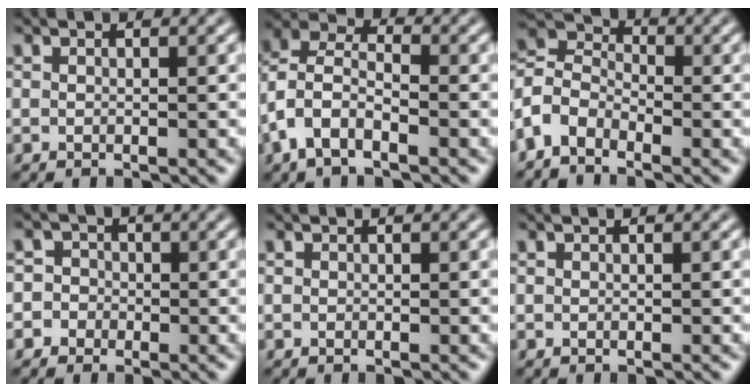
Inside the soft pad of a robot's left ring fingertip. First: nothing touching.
{"total": 5.6, "force": [-2.2, 3.1, 4.1], "torque": [-0.091, 0.008, -0.056]}
{"total": 4.5, "force": [-2.8, 2.7, 2.2], "torque": [-0.048, 0.008, -0.076]}
{"total": 3.9, "force": [-1.3, 3.6, 0.4], "torque": [0.034, 0.015, -0.052]}
{"total": 0.0}
{"total": 0.0}